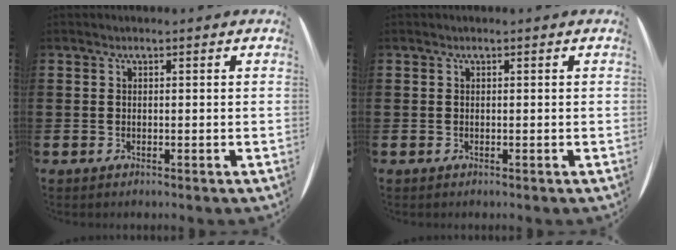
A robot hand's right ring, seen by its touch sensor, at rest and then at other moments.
{"total": 0.0}